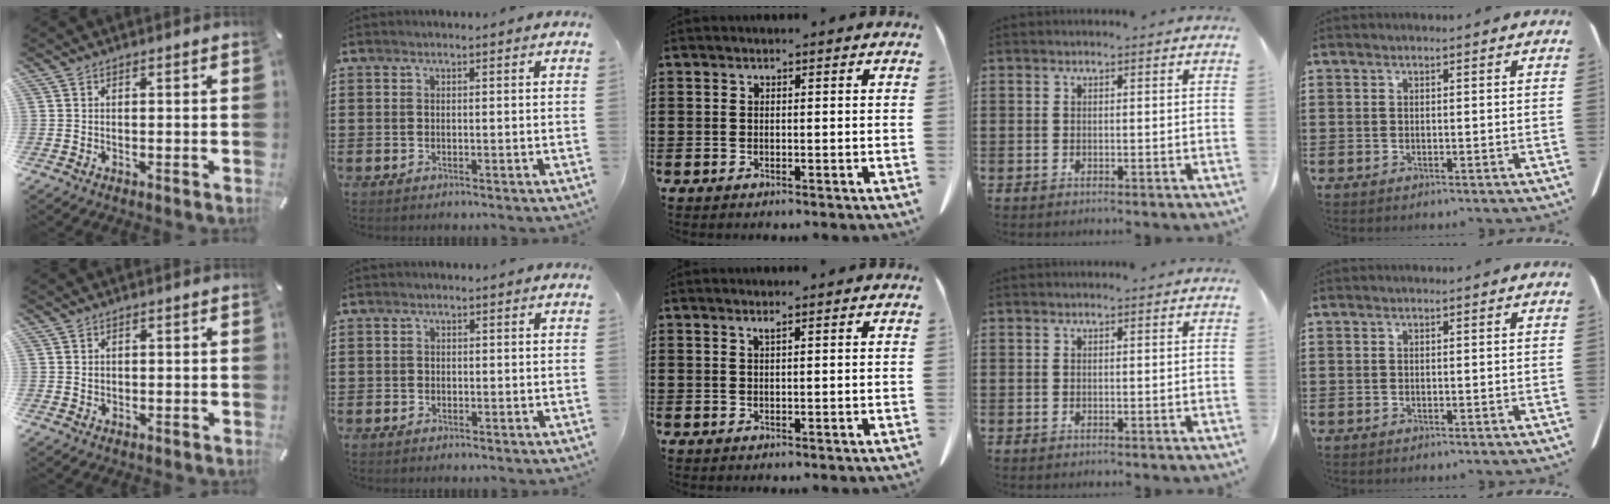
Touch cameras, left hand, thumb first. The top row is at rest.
{"thumb": {"total": 0.9, "force": [0.0, 0.8, 0.3], "torque": [-0.006, 0.004, -0.001]}, "index": {"total": 0.7, "force": [-0.3, 0.7, 0.1], "torque": [-0.004, 0.002, -0.007]}, "middle": {"total": 0.7, "force": [0.4, 0.0, 0.6], "torque": [-0.012, -0.003, 0.010]}}